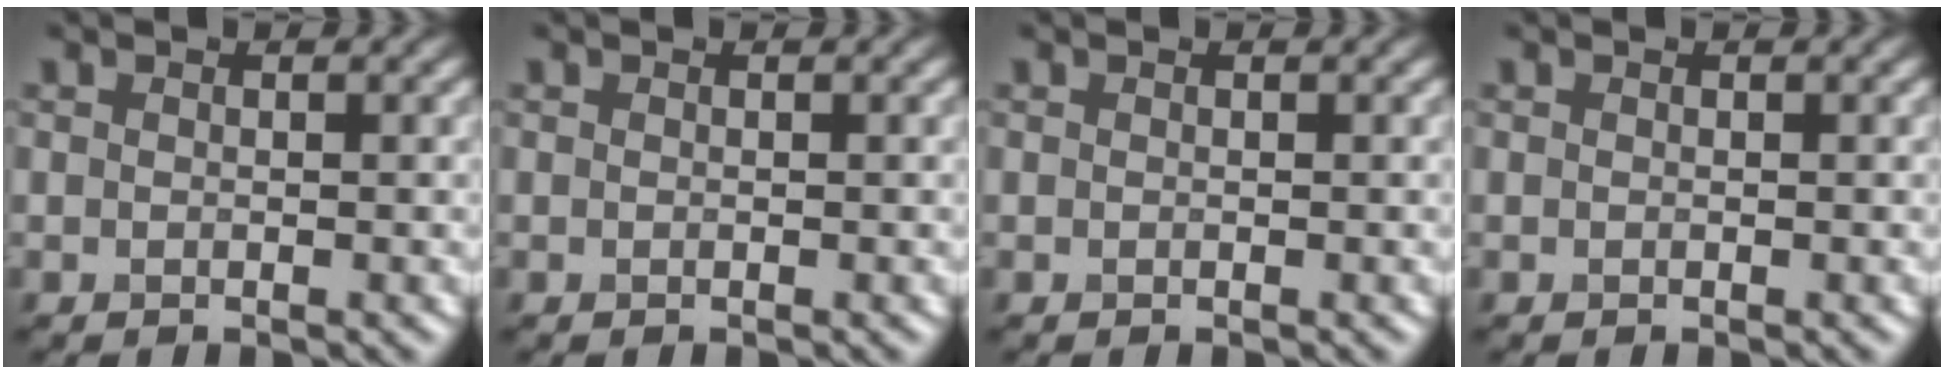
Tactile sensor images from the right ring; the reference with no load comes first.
{"total": 0.0}
{"total": 0.0}
{"total": 0.0}